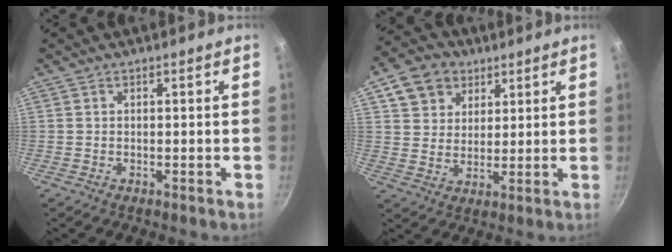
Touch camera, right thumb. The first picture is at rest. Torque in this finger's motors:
{"motor_torque": [-0.59, 0.72, -0.36, 0.04, 0.12]}